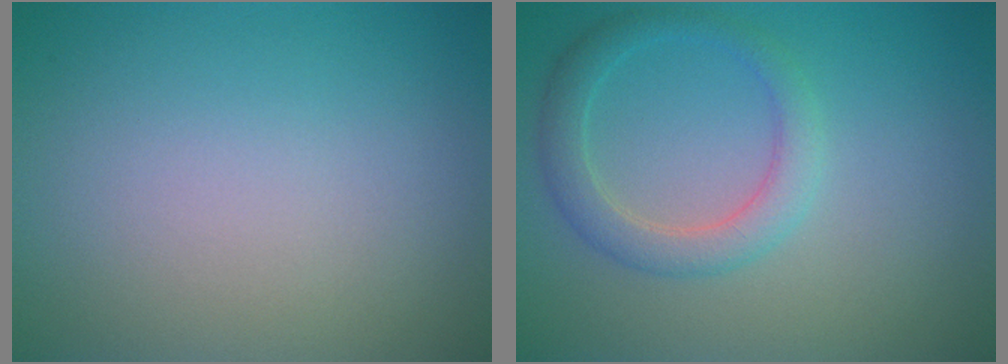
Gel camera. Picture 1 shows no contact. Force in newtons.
{"total": 2.8, "press": 2.8, "slide": 0.2}